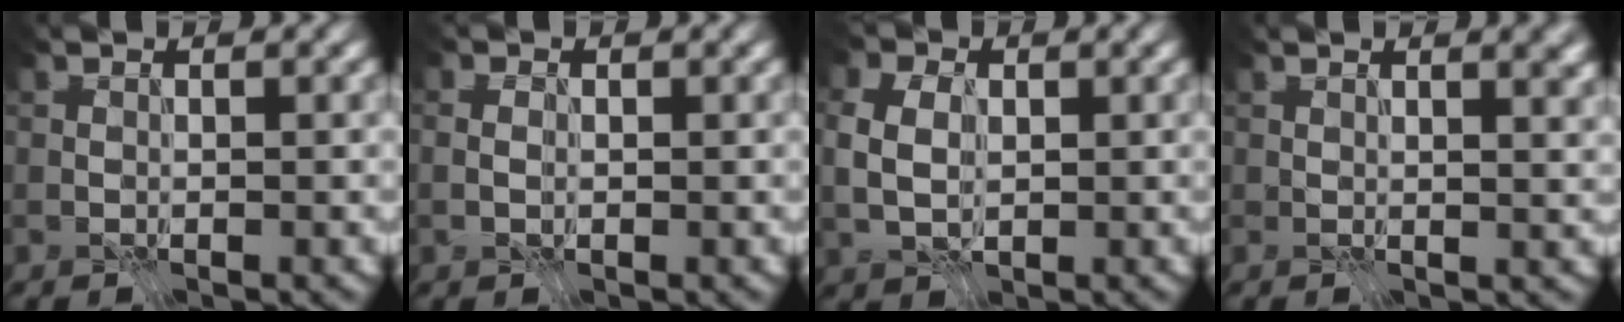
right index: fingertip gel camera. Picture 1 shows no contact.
{"total": 1.5, "force": [-0.1, 1.1, 1.0], "torque": [-0.017, 0.005, -0.006]}
{"total": 4.7, "force": [0.4, 3.6, 3.1], "torque": [-0.067, 0.013, -0.001]}
{"total": 1.8, "force": [1.0, 0.5, 1.5], "torque": [-0.021, -0.001, 0.021]}